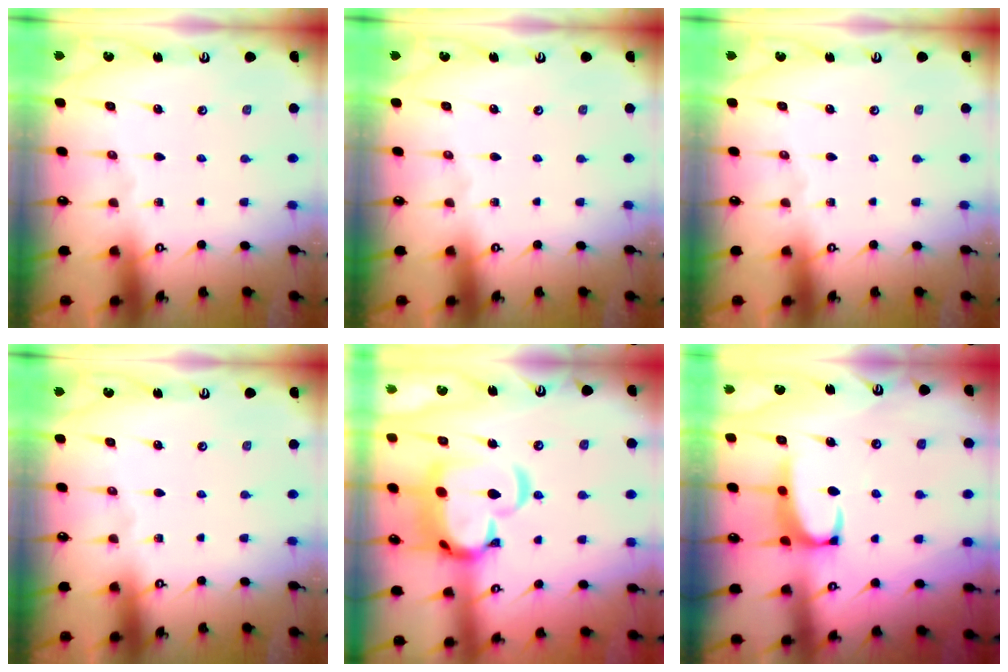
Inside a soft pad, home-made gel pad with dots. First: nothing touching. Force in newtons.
{"total": 0.0}
{"total": 0.0}
{"total": 0.0}
{"total": 11.0, "press": 10.9, "slide": 1.3}
{"total": 2.5, "press": 2.4, "slide": 0.8}